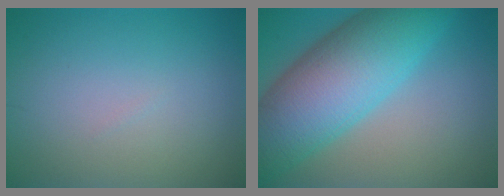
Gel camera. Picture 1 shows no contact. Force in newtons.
{"total": 11.9, "press": 11.9, "slide": 0.3}